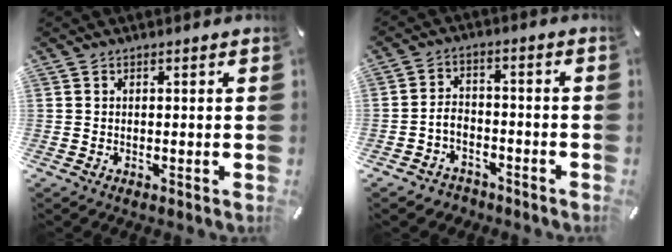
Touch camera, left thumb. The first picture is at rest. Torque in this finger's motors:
{"motor_torque": [-0.20, 0.69, 0.09, 0.08, 0.06]}